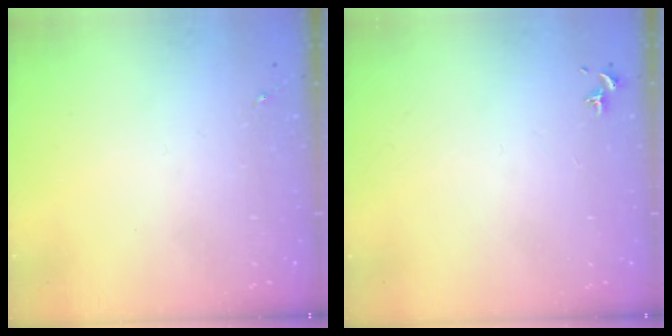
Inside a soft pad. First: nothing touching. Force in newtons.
{"total": 0.8, "press": 0.7, "slide": 0.3}